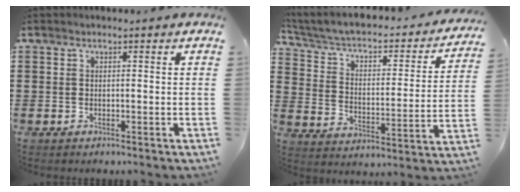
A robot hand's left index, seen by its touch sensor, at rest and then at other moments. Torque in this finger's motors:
{"motor_torque": [2.14, 0.00, 0.31, 0.21]}